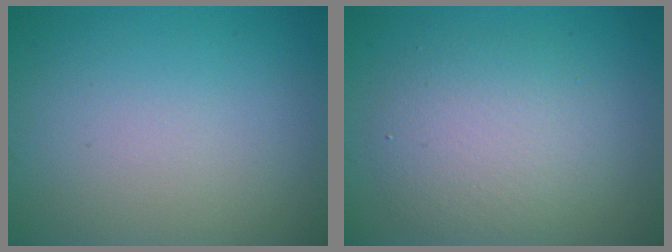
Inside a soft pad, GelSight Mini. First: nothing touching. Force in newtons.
{"total": 4.4, "press": 4.4, "slide": 0.0}